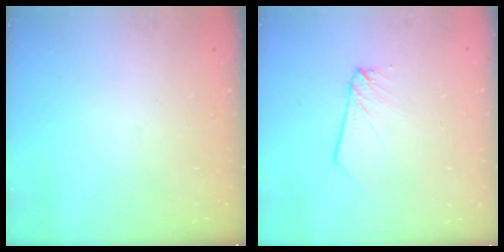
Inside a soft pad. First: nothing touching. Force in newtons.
{"total": 2.7, "press": 2.7, "slide": 0.2}